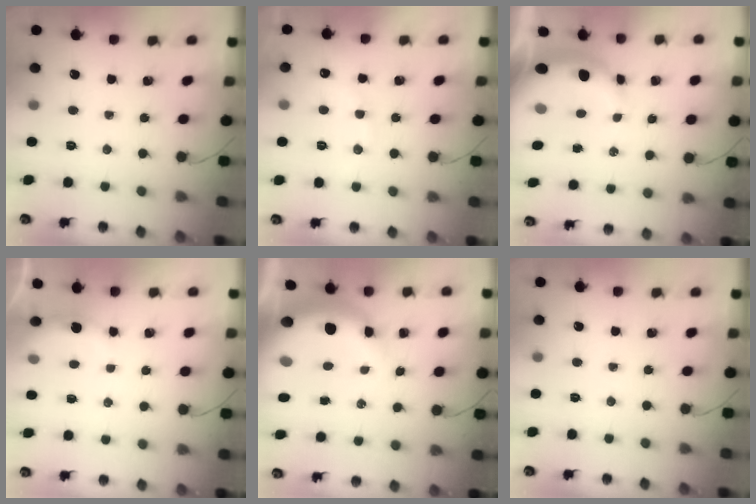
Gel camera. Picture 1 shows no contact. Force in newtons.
{"total": 8.3, "press": 8.2, "slide": 1.6}
{"total": 10.1, "press": 9.9, "slide": 2.0}
{"total": 2.7, "press": 2.6, "slide": 0.6}
{"total": 12.7, "press": 12.5, "slide": 2.6}
{"total": 0.0}